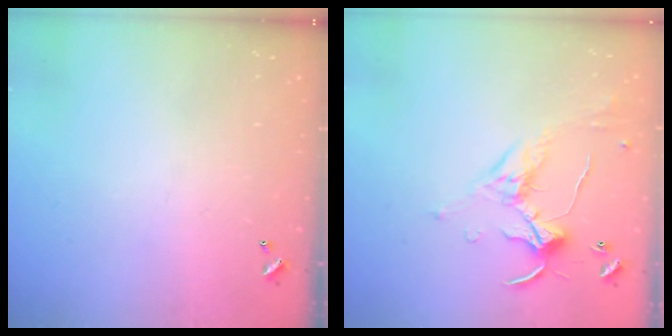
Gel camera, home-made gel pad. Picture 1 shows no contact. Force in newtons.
{"total": 1.2, "press": 0.8, "slide": 0.8}